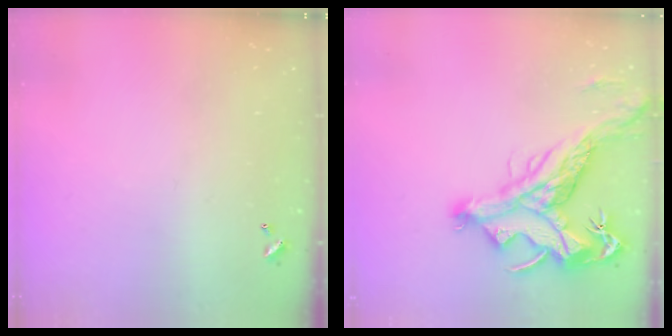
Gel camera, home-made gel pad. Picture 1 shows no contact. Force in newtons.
{"total": 7.3, "press": 7.0, "slide": 1.9}